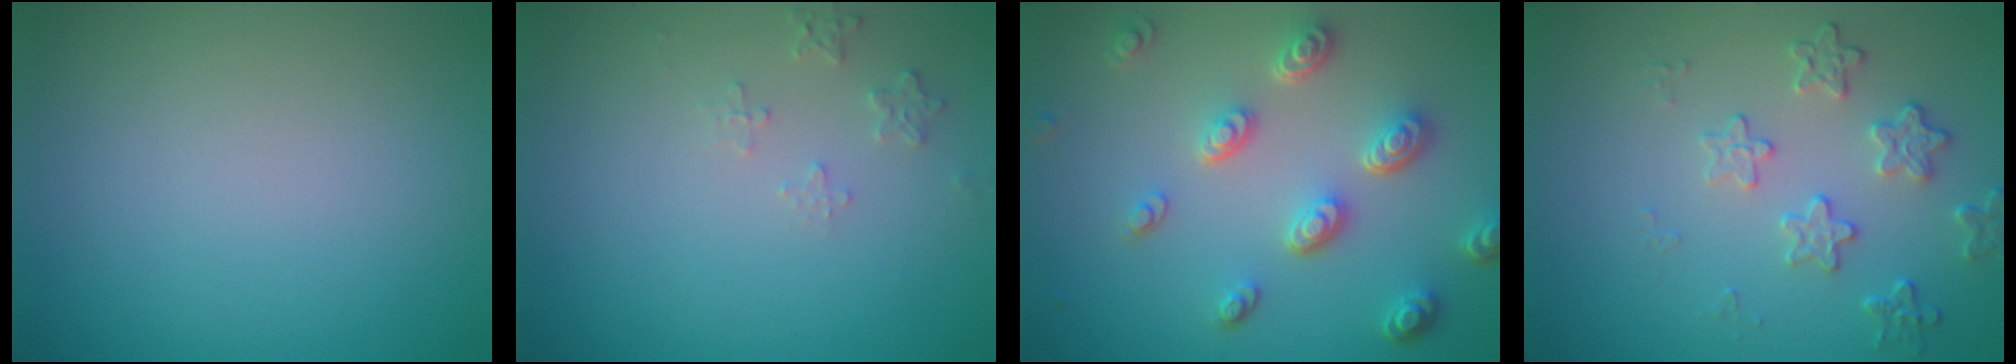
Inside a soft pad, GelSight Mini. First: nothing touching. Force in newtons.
{"total": 1.3, "press": 1.3, "slide": 0.2}
{"total": 4.8, "press": 3.6, "slide": 3.1}
{"total": 2.6, "press": 2.0, "slide": 1.7}